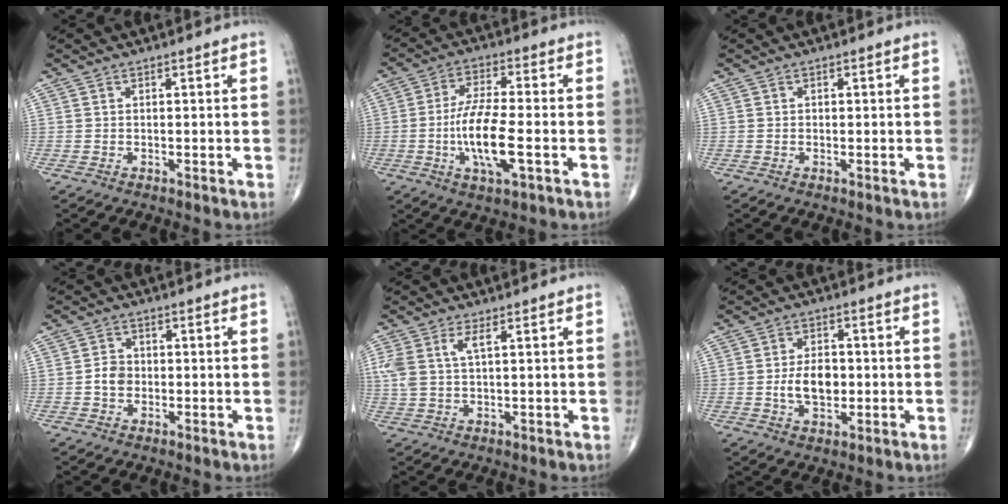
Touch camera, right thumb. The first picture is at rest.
{"total": 11.2, "force": [-2.6, 3.3, 10.4], "torque": [-0.205, 0.009, -0.049]}
{"total": 0.0}
{"total": 3.3, "force": [-0.5, 2.7, 1.8], "torque": [-0.021, 0.009, -0.014]}
{"total": 5.2, "force": [1.8, 2.1, 4.4], "torque": [-0.121, 0.007, 0.043]}
{"total": 7.2, "force": [-0.7, 4.5, 5.6], "torque": [-0.083, 0.002, -0.011]}